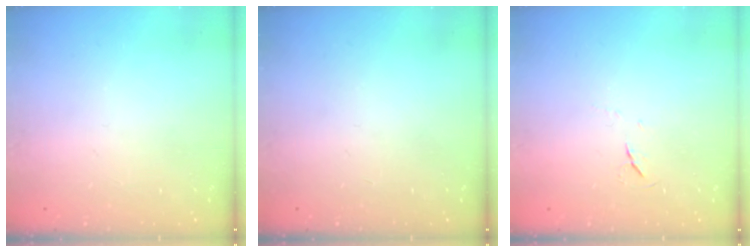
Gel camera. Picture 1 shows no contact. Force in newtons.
{"total": 0.0}
{"total": 3.8, "press": 3.7, "slide": 0.6}